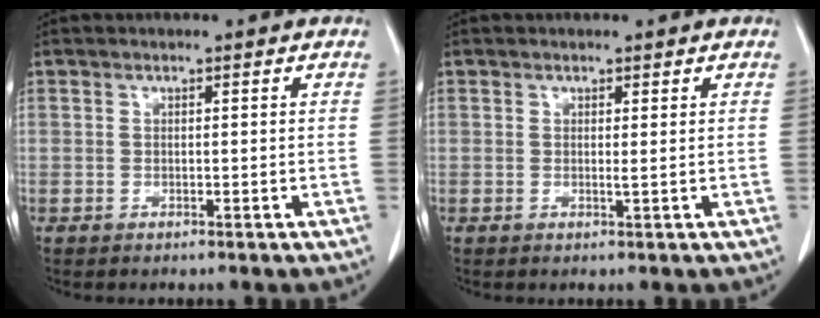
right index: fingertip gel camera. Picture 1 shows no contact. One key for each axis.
{"total": 0.5, "fx": 0.3, "fy": -0.1, "fz": 0.4, "tx": -0.010, "ty": -0.002, "tz": 0.004}